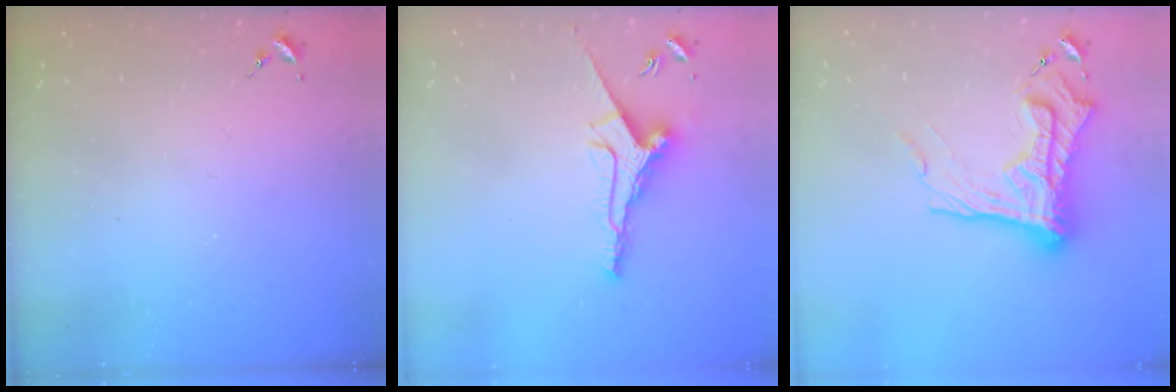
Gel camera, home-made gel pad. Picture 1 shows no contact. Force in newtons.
{"total": 10.5, "press": 10.5, "slide": 0.3}
{"total": 19.7, "press": 19.6, "slide": 1.9}